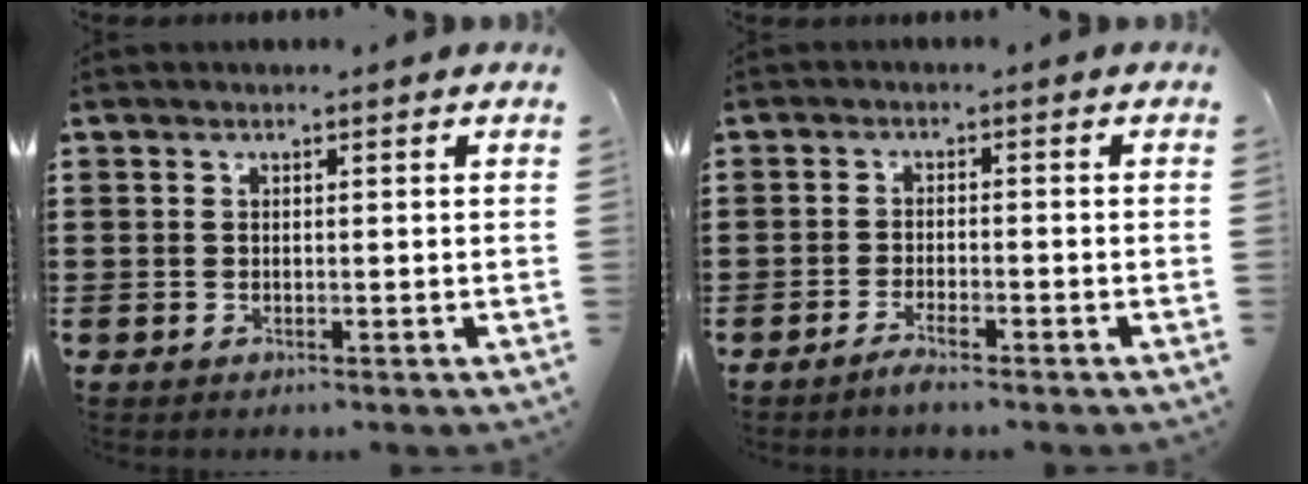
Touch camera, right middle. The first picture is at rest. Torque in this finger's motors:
{"motor_torque": [-0.14, 0.48, -0.04, -0.01]}